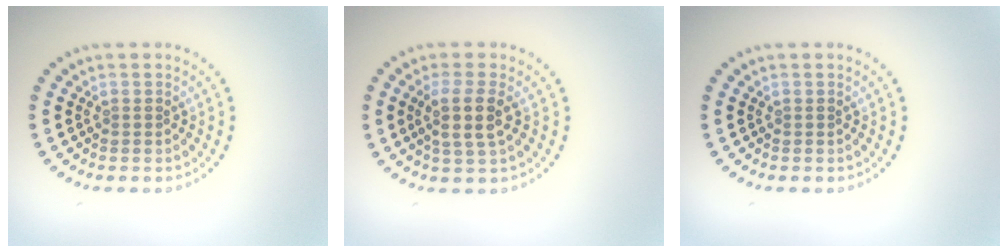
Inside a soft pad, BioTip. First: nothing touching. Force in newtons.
{"total": 2.9, "press": 2.6, "slide": 1.3}
{"total": 0.0}